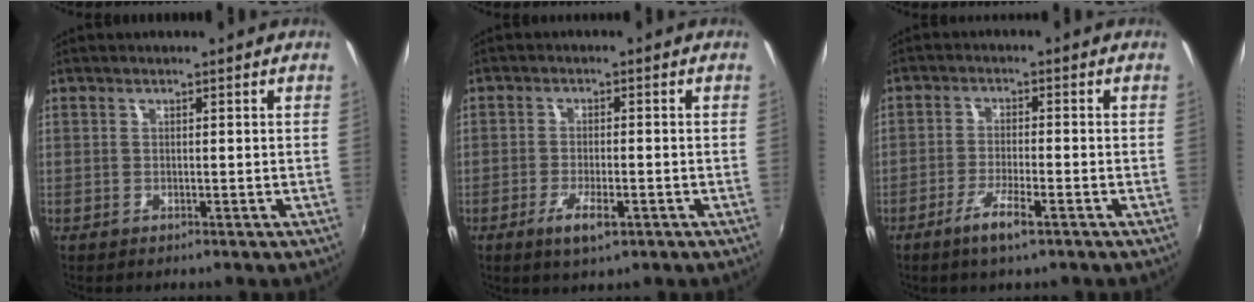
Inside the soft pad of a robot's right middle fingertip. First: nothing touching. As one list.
[{"total": 5.1, "force": [-2.6, 1.4, 4.1], "torque": [-0.091, -0.009, -0.046]}, {"total": 5.2, "force": [-3.3, 0.6, 4.0], "torque": [-0.089, -0.007, -0.061]}]